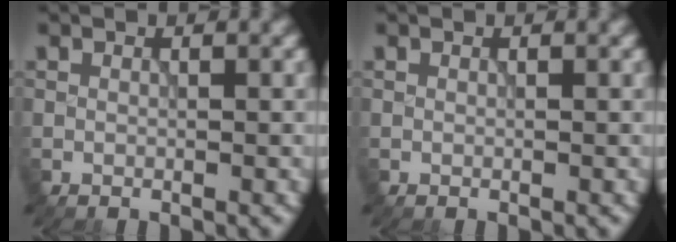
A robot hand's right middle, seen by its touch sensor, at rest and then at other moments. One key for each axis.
{"total": 0.0}